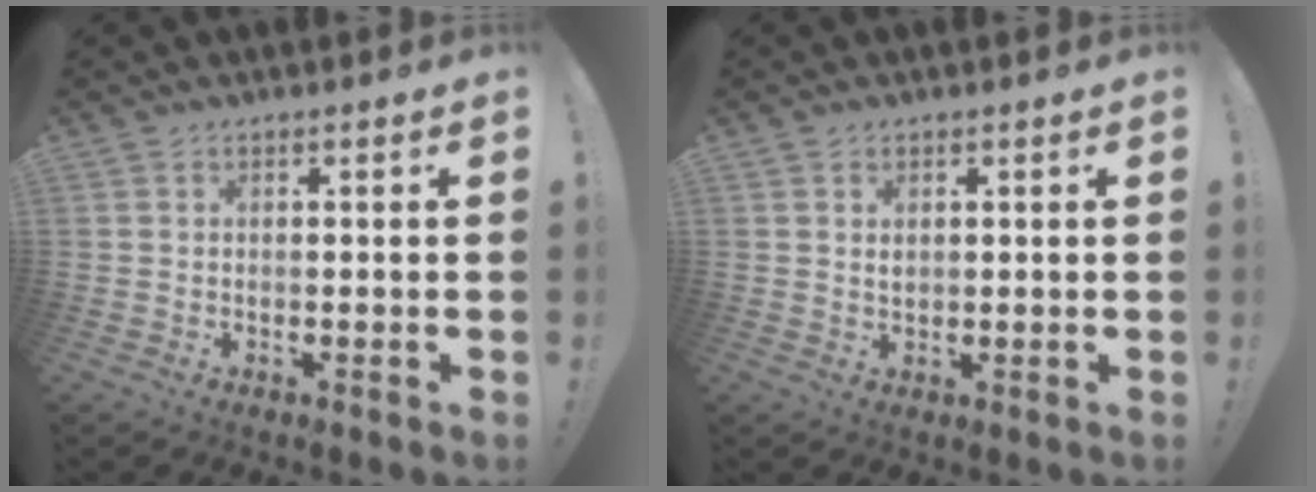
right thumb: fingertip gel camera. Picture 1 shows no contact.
{"total": 1.6, "force": [0.7, 1.1, 1.0], "torque": [-0.009, -0.003, 0.009]}